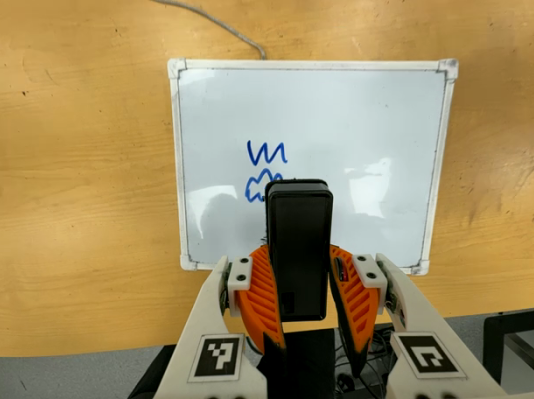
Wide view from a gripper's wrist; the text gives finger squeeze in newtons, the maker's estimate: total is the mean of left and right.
{"total": 8.7, "left": 6.7, "right": 10.6}